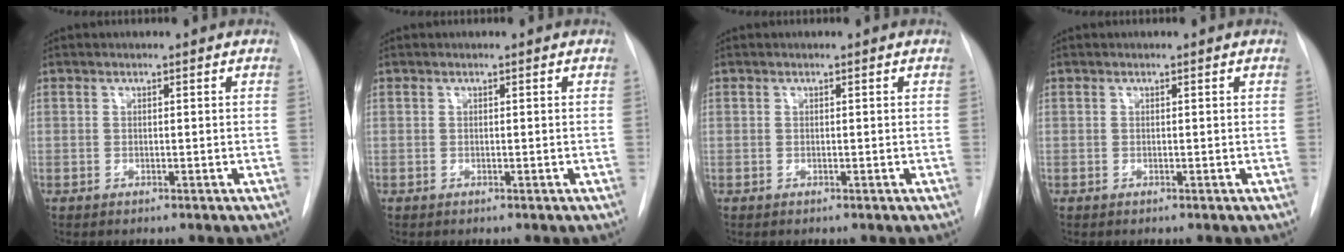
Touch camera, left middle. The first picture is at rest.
{"total": 0.0}
{"total": 0.0}
{"total": 0.0}